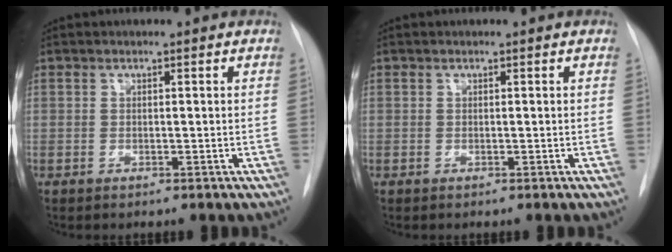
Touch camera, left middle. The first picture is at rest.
{"total": 0.0}